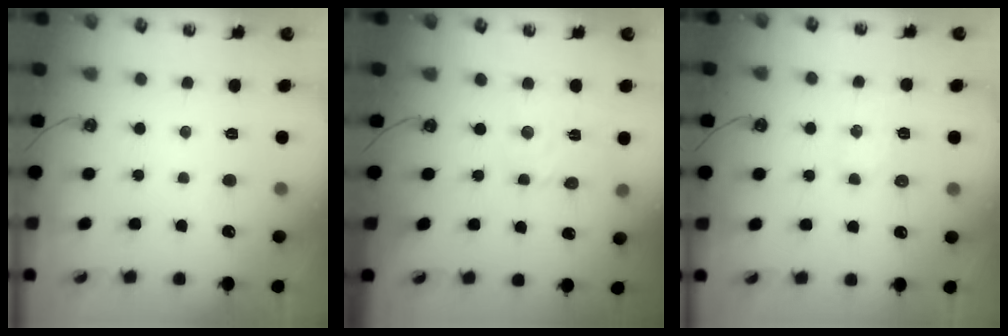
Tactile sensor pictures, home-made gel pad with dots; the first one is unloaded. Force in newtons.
{"total": 3.2, "press": 3.2, "slide": 0.5}
{"total": 5.4, "press": 5.4, "slide": 0.8}